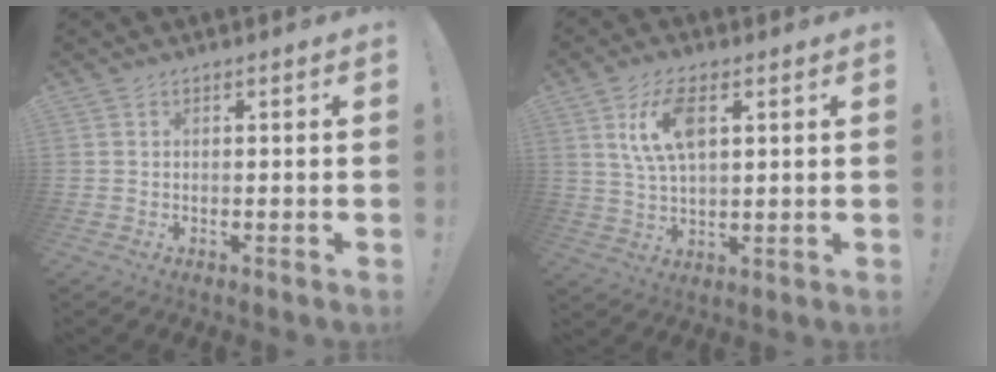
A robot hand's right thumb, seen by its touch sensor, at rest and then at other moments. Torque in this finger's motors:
{"motor_torque": [0.30, 0.52, 0.45, -0.37, 0.07]}